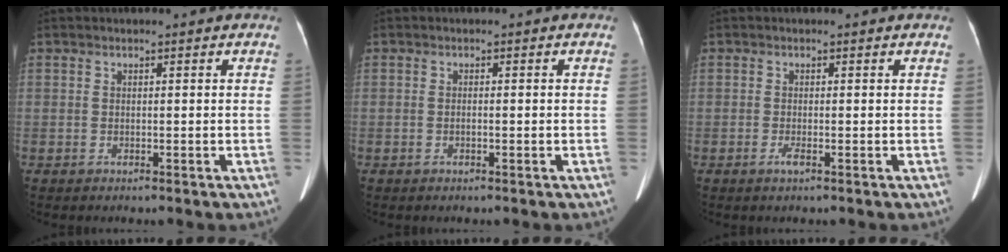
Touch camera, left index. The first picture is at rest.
{"total": 0.8, "force": [-0.3, 0.2, 0.7], "torque": [-0.017, 0.003, 0.000]}
{"total": 1.1, "force": [-0.6, 0.0, 0.9], "torque": [-0.014, -0.008, -0.012]}